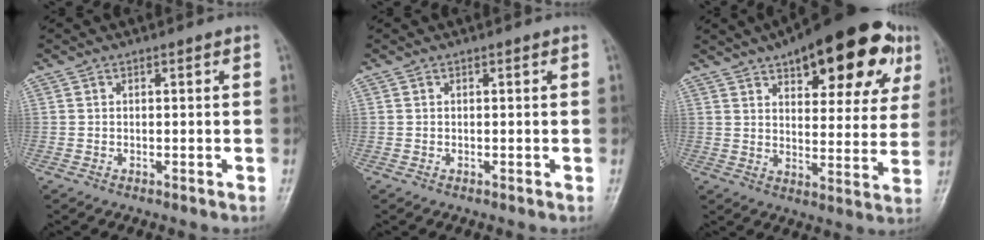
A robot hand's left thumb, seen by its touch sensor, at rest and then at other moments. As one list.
[{"total": 0.0}, {"total": 23.6, "force": [12.7, 9.9, 17.3], "torque": [-0.201, -0.009, 0.176]}]